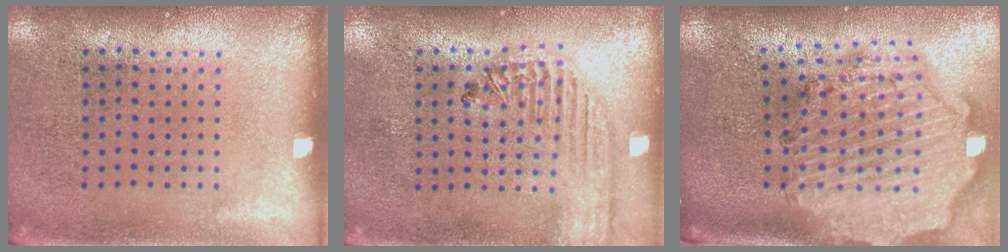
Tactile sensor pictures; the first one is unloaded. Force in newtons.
{"total": 1.8, "press": 1.7, "slide": 0.6}
{"total": 3.2, "press": 2.9, "slide": 1.4}